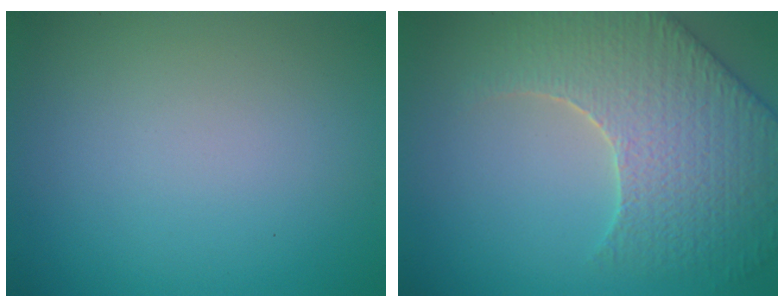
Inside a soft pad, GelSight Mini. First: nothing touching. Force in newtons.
{"total": 6.5, "press": 5.6, "slide": 3.3}